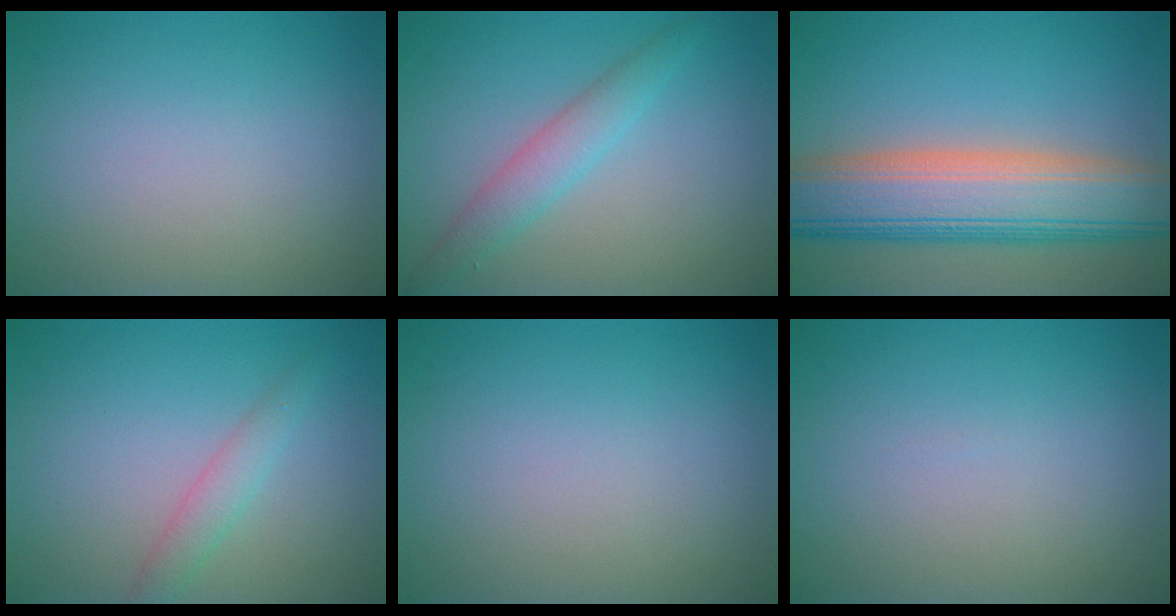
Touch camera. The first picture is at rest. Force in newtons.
{"total": 2.8, "press": 2.8, "slide": 0.0}
{"total": 10.6, "press": 10.6, "slide": 0.7}
{"total": 1.9, "press": 1.9, "slide": 0.0}
{"total": 0.0}
{"total": 0.0}